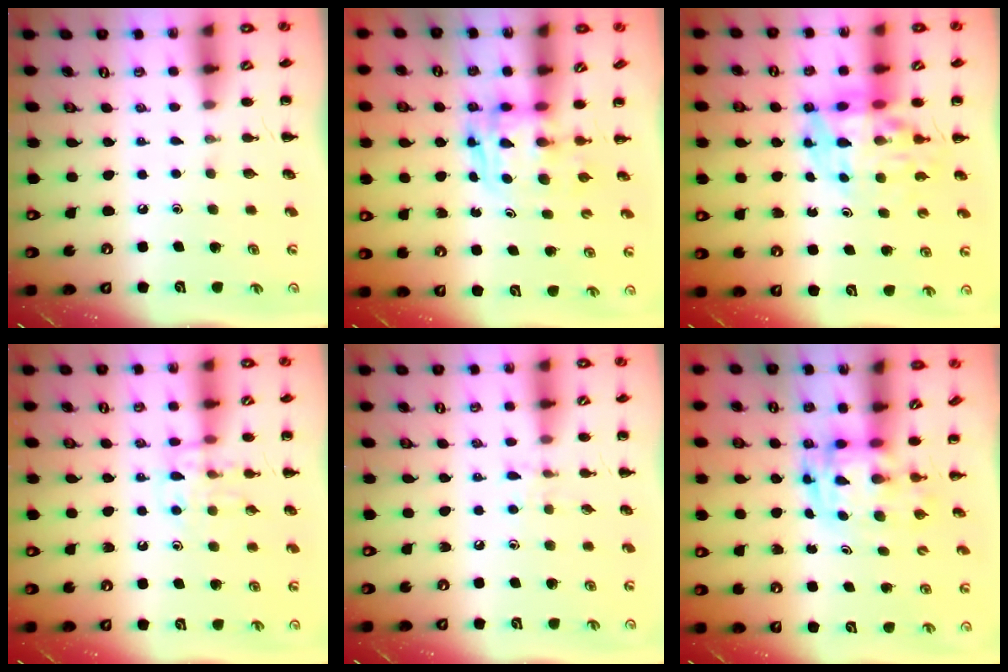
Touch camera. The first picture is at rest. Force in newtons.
{"total": 2.6, "press": 2.6, "slide": 0.2}
{"total": 12.3, "press": 11.9, "slide": 3.2}
{"total": 10.6, "press": 10.6, "slide": 1.2}
{"total": 5.6, "press": 5.3, "slide": 1.6}
{"total": 2.9, "press": 2.9, "slide": 0.6}